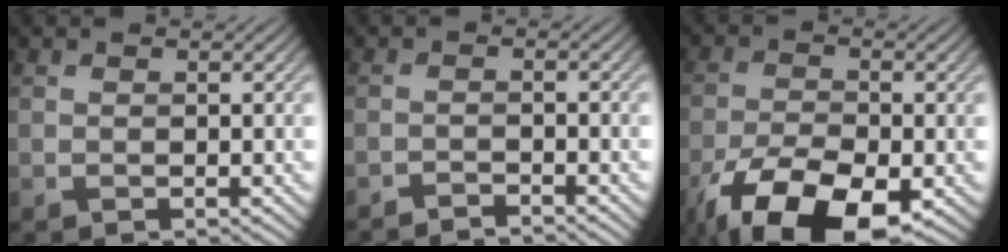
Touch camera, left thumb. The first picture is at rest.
{"total": 1.9, "force": [-1.9, 0.0, 0.4], "torque": [-0.005, 0.005, -0.038]}
{"total": 12.0, "force": [-6.6, 5.3, 8.5], "torque": [-0.166, -0.024, -0.122]}